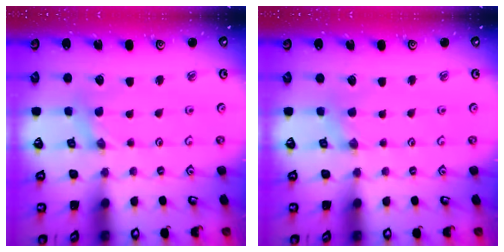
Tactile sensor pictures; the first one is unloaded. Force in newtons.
{"total": 0.7, "press": 0.7, "slide": 0.2}